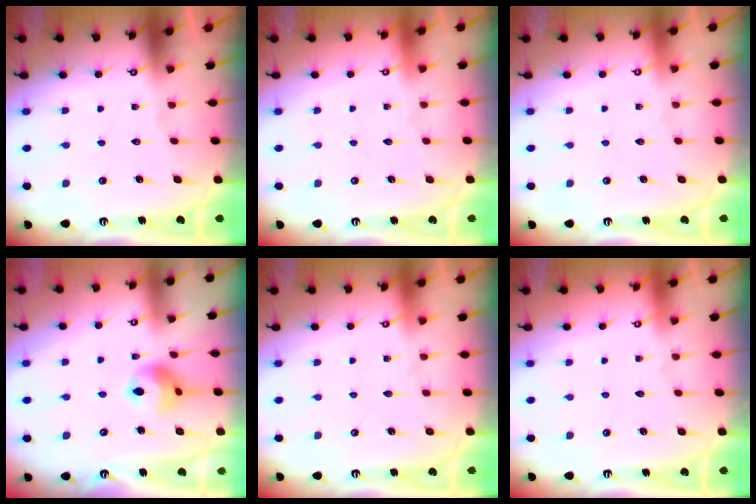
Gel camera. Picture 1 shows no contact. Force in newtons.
{"total": 0.0}
{"total": 0.0}
{"total": 9.6, "press": 9.5, "slide": 1.1}
{"total": 0.0}
{"total": 0.0}